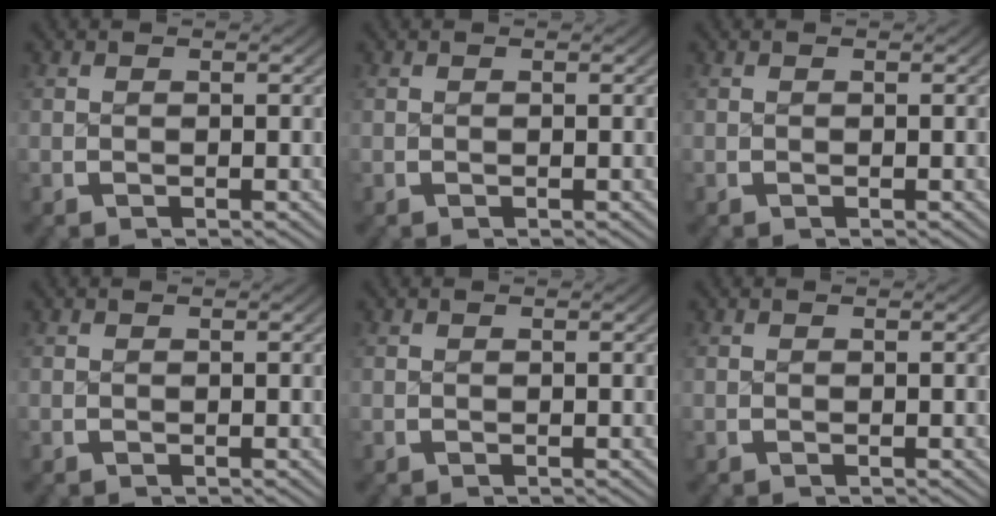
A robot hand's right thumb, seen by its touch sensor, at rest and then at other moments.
{"total": 0.0}
{"total": 0.0}
{"total": 0.0}
{"total": 0.0}
{"total": 0.0}